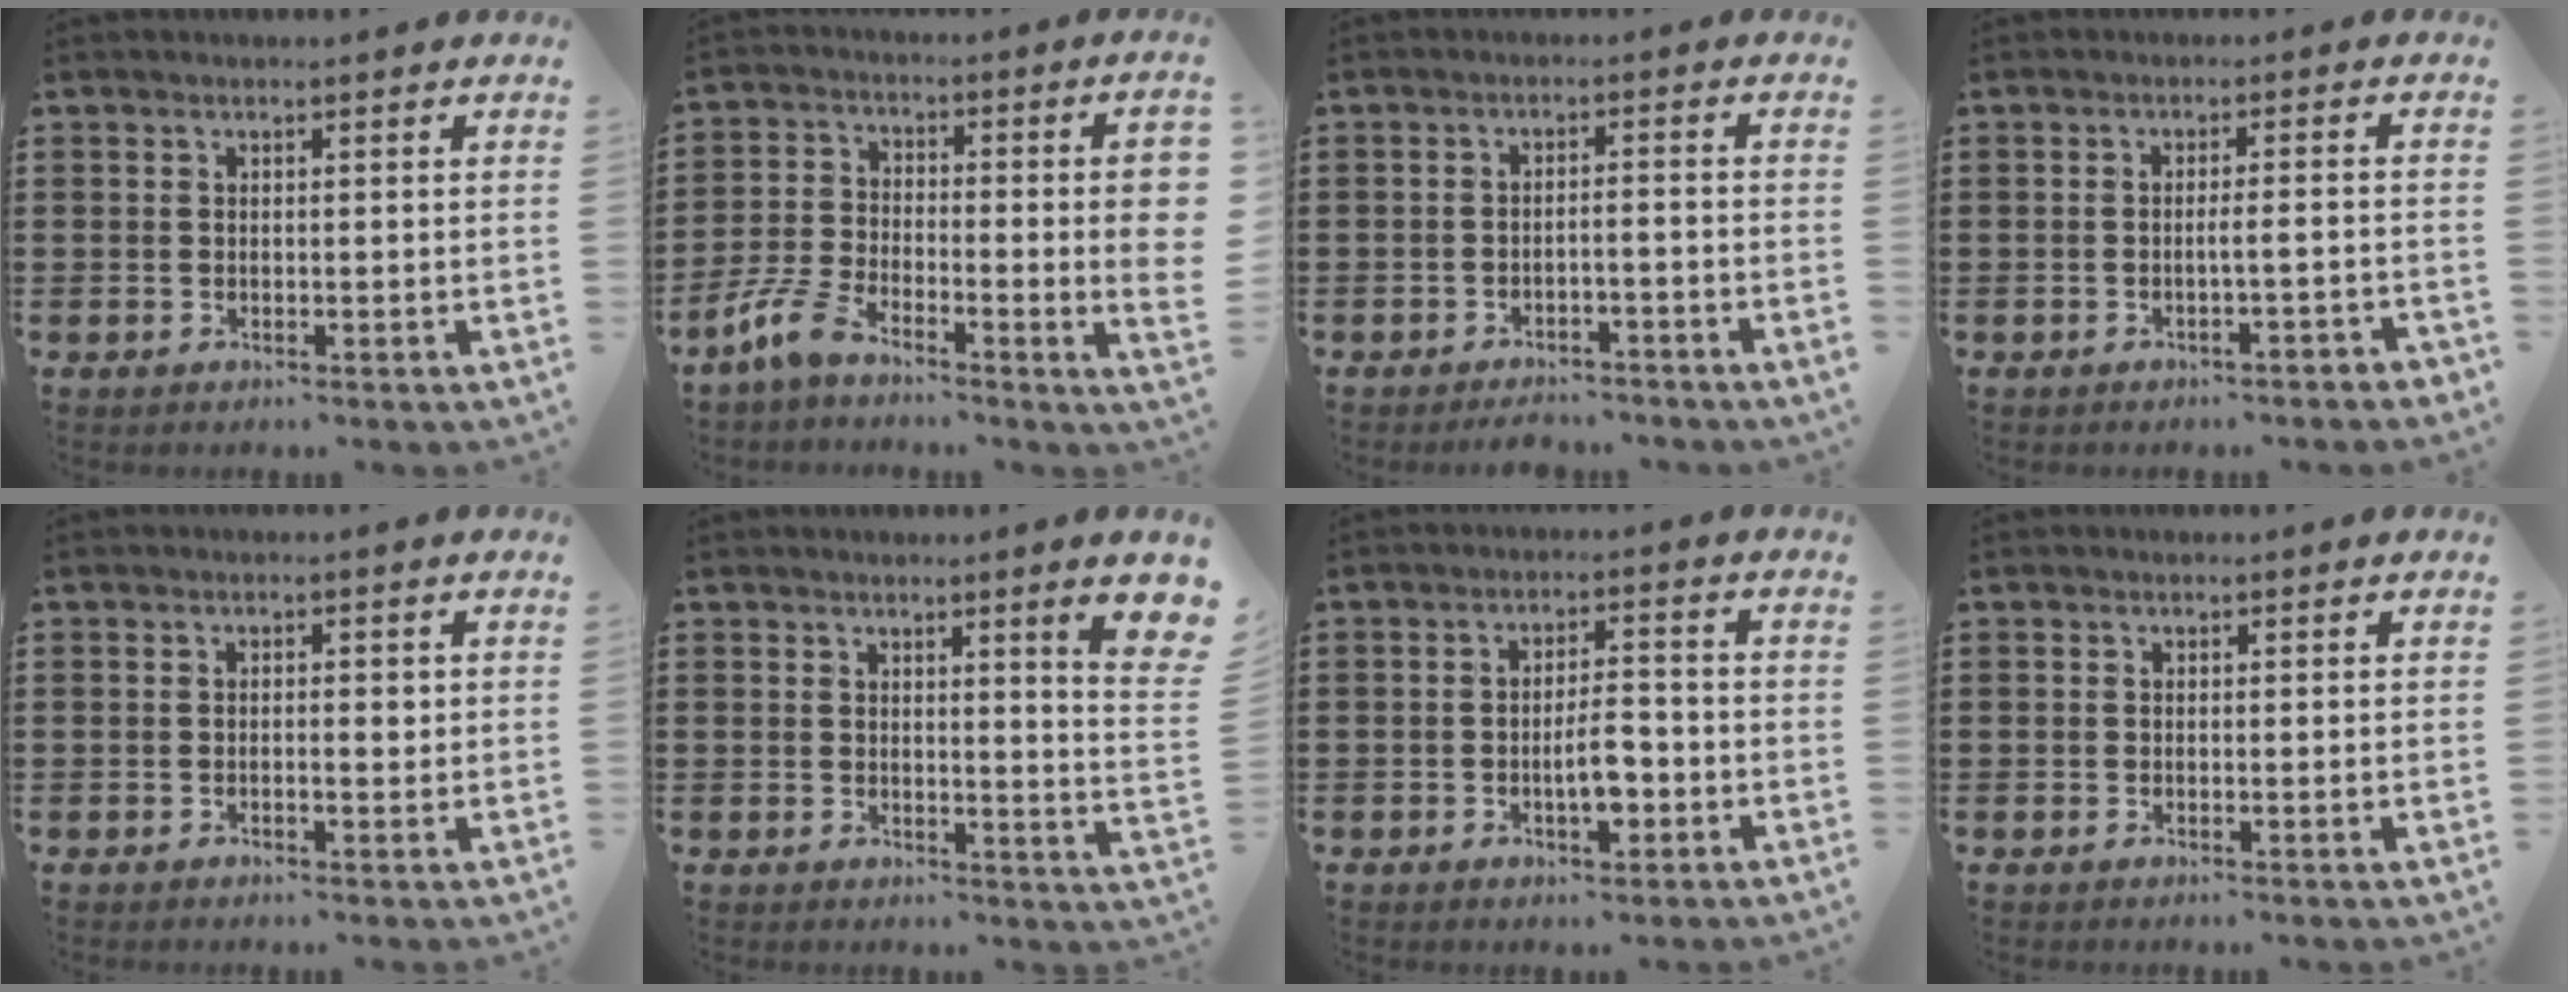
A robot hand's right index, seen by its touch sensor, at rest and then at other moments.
{"total": 10.5, "force": [-4.0, 3.0, 9.2], "torque": [-0.189, 0.001, -0.077]}
{"total": 2.8, "force": [-2.7, -0.1, 0.8], "torque": [-0.017, 0.001, -0.055]}
{"total": 2.3, "force": [-1.2, -0.1, 2.0], "torque": [-0.037, -0.002, -0.025]}
{"total": 1.2, "force": [-0.1, 0.4, 1.2], "torque": [-0.022, 0.000, -0.003]}
{"total": 4.7, "force": [2.2, -0.1, 4.2], "torque": [-0.071, -0.011, 0.031]}
{"total": 5.1, "force": [-1.6, 1.9, 4.5], "torque": [-0.076, 0.001, -0.032]}
{"total": 0.0}